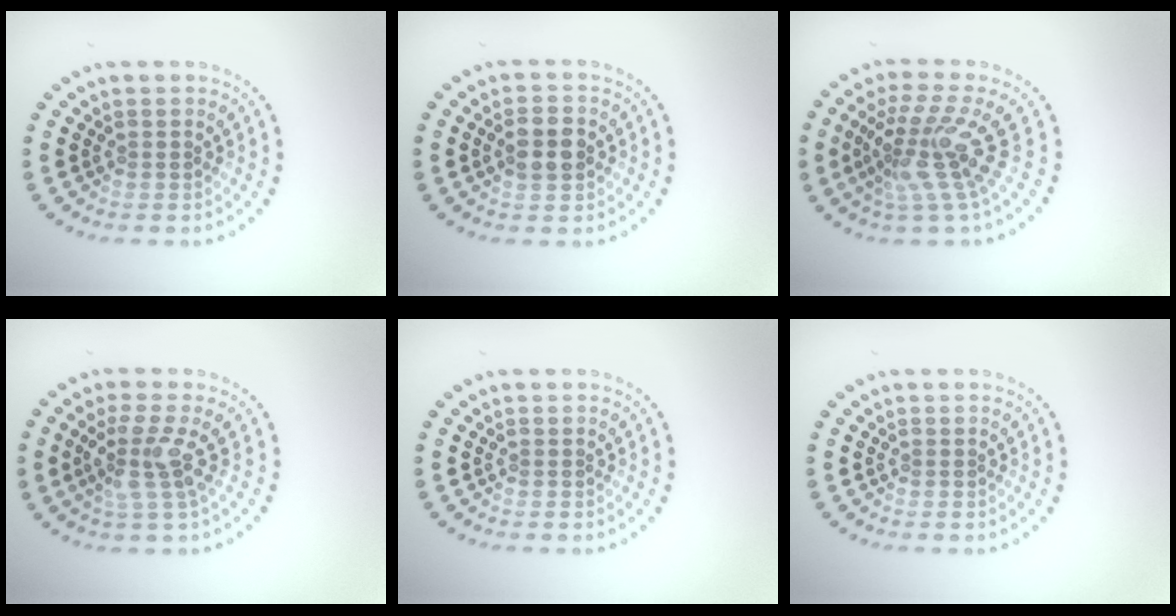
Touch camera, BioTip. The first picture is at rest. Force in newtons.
{"total": 2.9, "press": 2.9, "slide": 0.0}
{"total": 4.5, "press": 3.0, "slide": 3.3}
{"total": 3.2, "press": 2.7, "slide": 1.8}
{"total": 0.0}
{"total": 0.0}